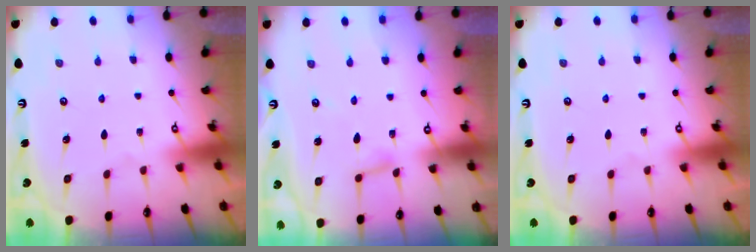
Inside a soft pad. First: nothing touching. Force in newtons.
{"total": 2.8, "press": 2.8, "slide": 0.2}
{"total": 0.0}